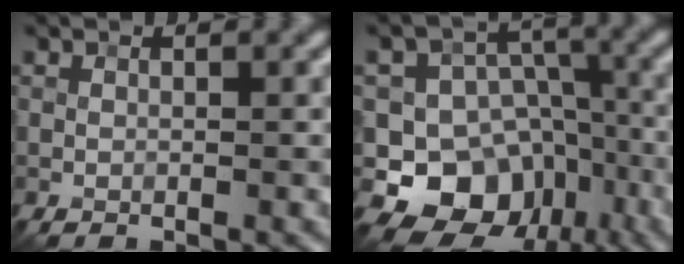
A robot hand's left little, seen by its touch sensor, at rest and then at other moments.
{"total": 11.0, "force": [-4.4, 9.2, 4.2], "torque": [-0.057, 0.012, -0.102]}